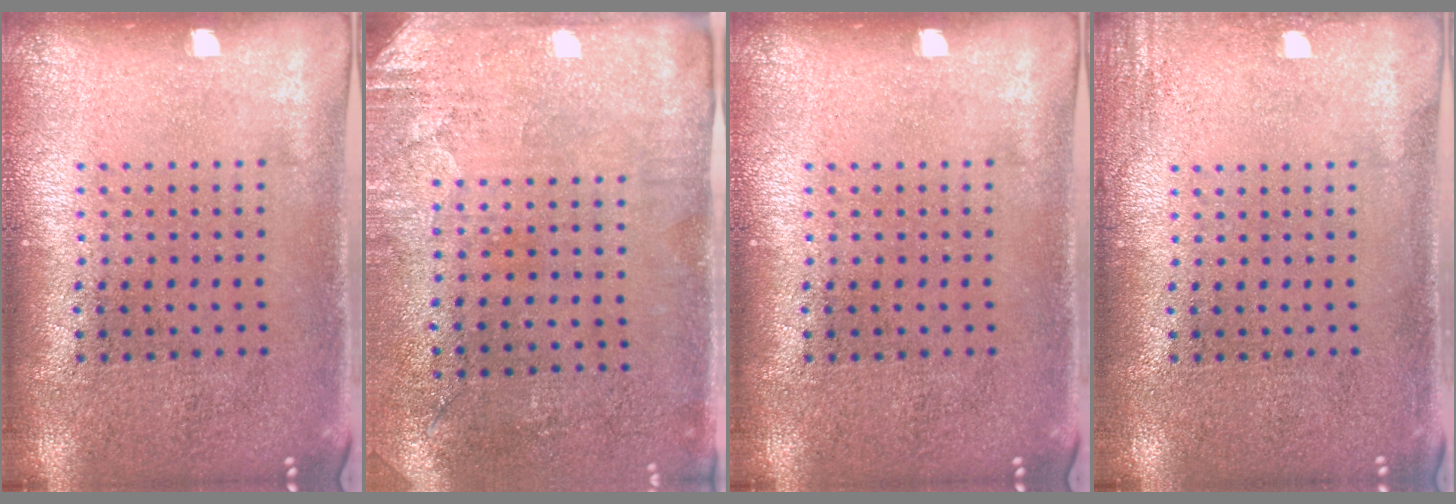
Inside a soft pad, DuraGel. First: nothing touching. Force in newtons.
{"total": 2.8, "press": 2.4, "slide": 1.6}
{"total": 0.0}
{"total": 1.4, "press": 1.4, "slide": 0.2}